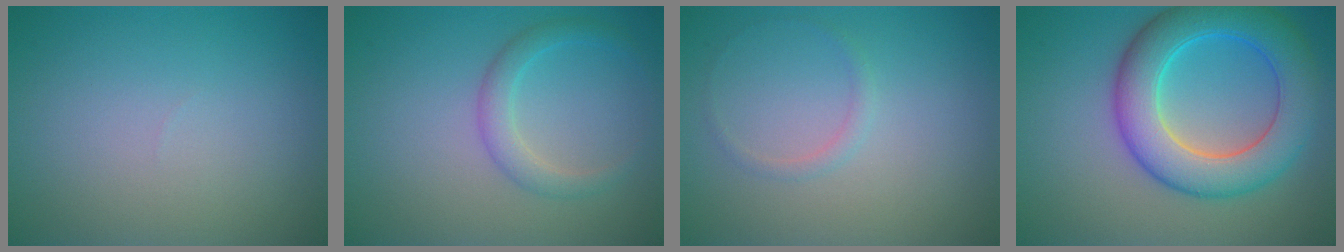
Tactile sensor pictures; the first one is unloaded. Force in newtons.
{"total": 2.2, "press": 2.2, "slide": 0.0}
{"total": 0.8, "press": 0.8, "slide": 0.0}
{"total": 8.3, "press": 8.3, "slide": 0.0}